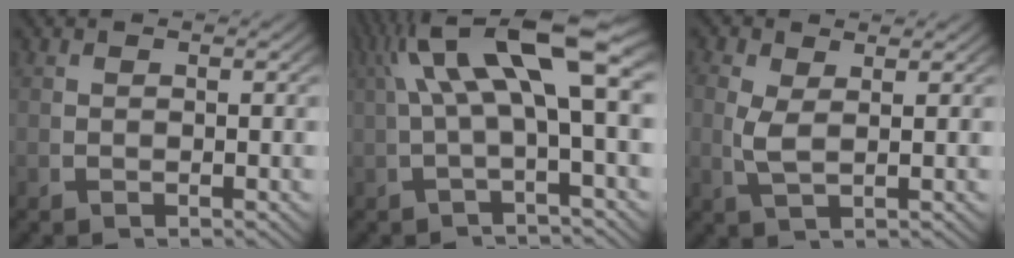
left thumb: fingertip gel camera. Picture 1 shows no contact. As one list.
[{"total": 7.6, "force": [1.9, 2.5, 7.0], "torque": [-0.120, 0.012, 0.030]}, {"total": 2.5, "force": [0.9, 1.3, 2.0], "torque": [-0.058, -0.016, 0.027]}]